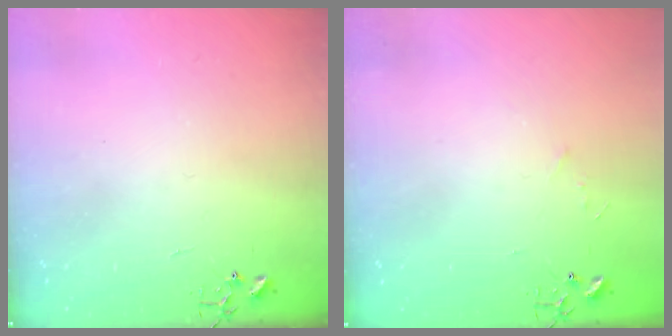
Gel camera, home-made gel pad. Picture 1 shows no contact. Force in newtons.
{"total": 3.5, "press": 3.5, "slide": 0.4}